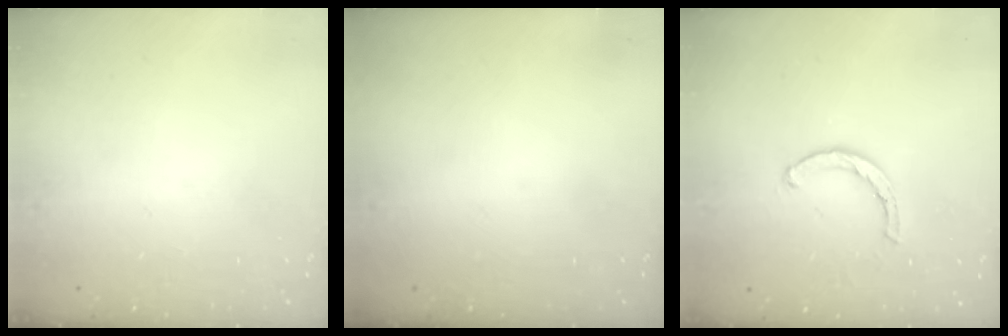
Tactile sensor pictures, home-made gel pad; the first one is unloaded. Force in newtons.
{"total": 0.0}
{"total": 2.1, "press": 2.1, "slide": 0.1}